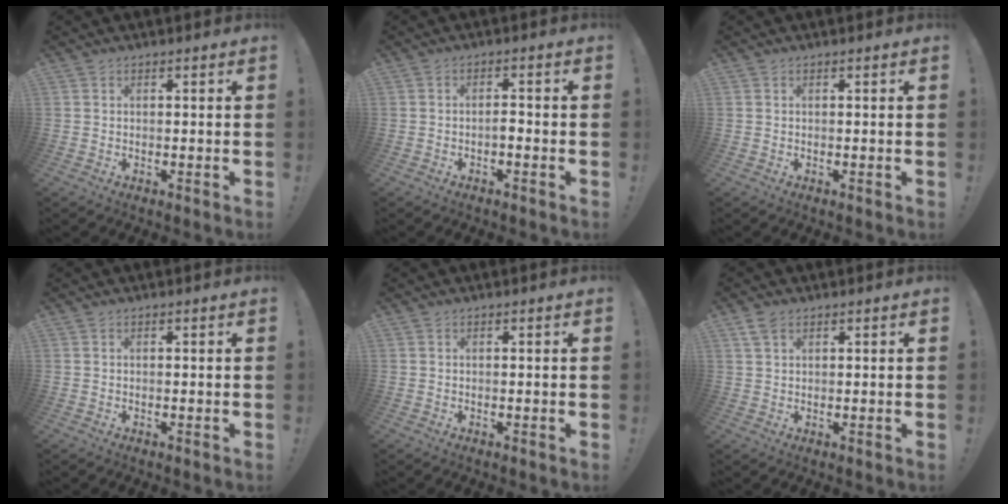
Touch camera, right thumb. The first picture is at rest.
{"total": 2.1, "force": [-1.3, 0.6, 1.5], "torque": [-0.027, 0.007, -0.023]}
{"total": 0.0}
{"total": 0.0}
{"total": 0.0}
{"total": 3.3, "force": [2.0, 1.8, 1.9], "torque": [-0.040, -0.003, 0.041]}